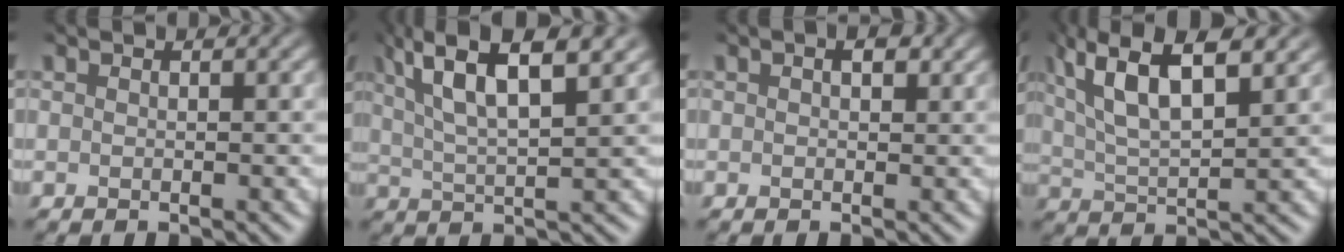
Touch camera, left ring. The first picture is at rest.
{"total": 7.8, "force": [4.5, 1.8, 6.1], "torque": [-0.113, 0.016, 0.082]}
{"total": 1.5, "force": [0.6, 0.7, 1.2], "torque": [-0.017, 0.003, 0.008]}
{"total": 8.7, "force": [4.5, 3.1, 6.8], "torque": [-0.118, 0.021, 0.072]}